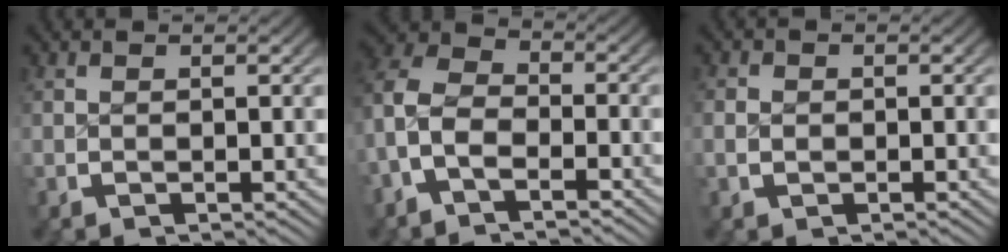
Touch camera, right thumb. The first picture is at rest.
{"total": 7.3, "force": [-1.6, 5.5, 4.6], "torque": [-0.099, -0.028, -0.031]}
{"total": 1.3, "force": [-0.3, 1.1, 0.6], "torque": [-0.013, -0.003, -0.006]}